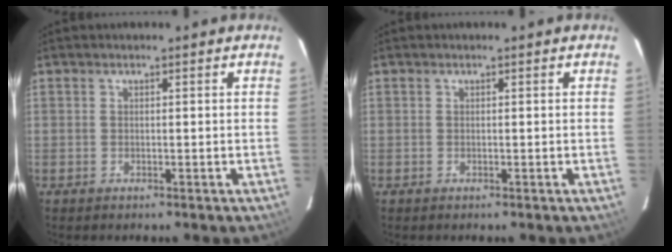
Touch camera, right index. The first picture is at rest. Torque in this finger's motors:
{"motor_torque": [0.00, 0.00, 0.00, 0.00]}